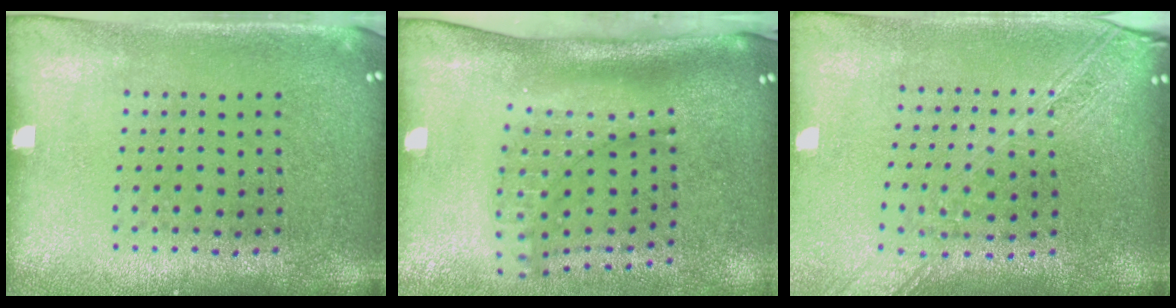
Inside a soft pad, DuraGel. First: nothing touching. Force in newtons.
{"total": 2.1, "press": 1.5, "slide": 1.5}
{"total": 2.2, "press": 1.8, "slide": 1.3}